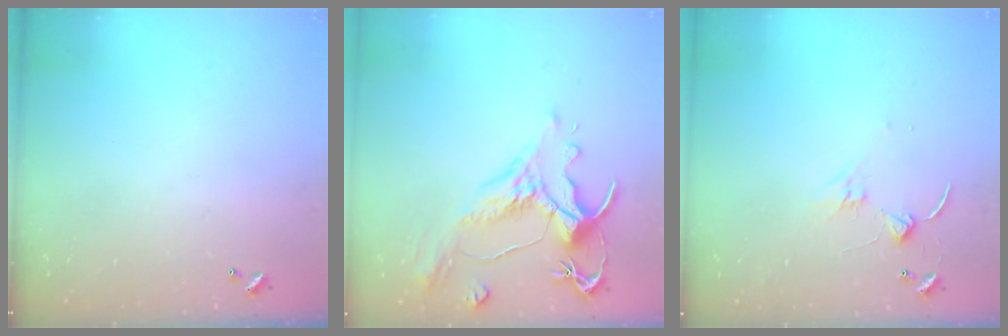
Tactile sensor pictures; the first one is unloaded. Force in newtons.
{"total": 1.6, "press": 0.4, "slide": 1.6}
{"total": 0.6, "press": 0.5, "slide": 0.3}